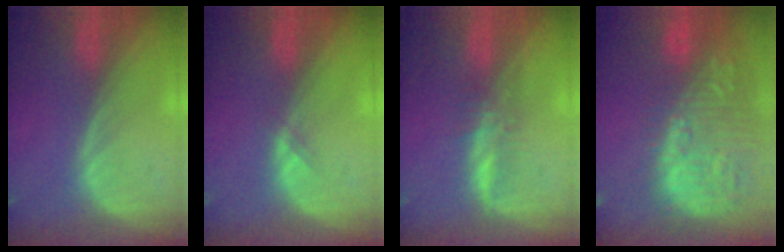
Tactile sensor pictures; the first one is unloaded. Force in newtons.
{"total": 1.1, "press": 0.8, "slide": 0.7}
{"total": 2.8, "press": 2.7, "slide": 0.5}
{"total": 15.8, "press": 13.2, "slide": 8.8}